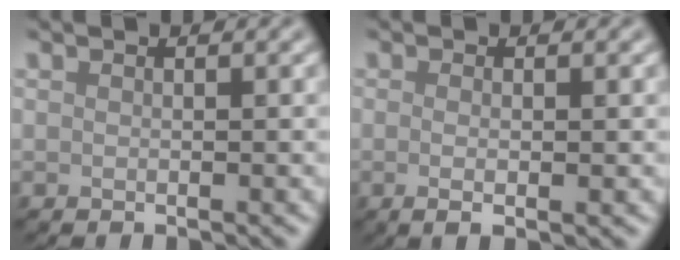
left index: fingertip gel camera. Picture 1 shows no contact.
{"total": 2.0, "force": [-0.2, 0.5, 2.0], "torque": [-0.034, -0.008, -0.005]}